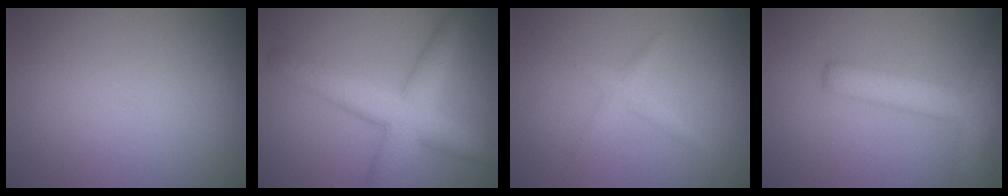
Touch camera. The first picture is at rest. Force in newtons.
{"total": 5.8, "press": 5.8, "slide": 0.2}
{"total": 1.3, "press": 1.3, "slide": 0.0}
{"total": 4.3, "press": 4.3, "slide": 0.3}